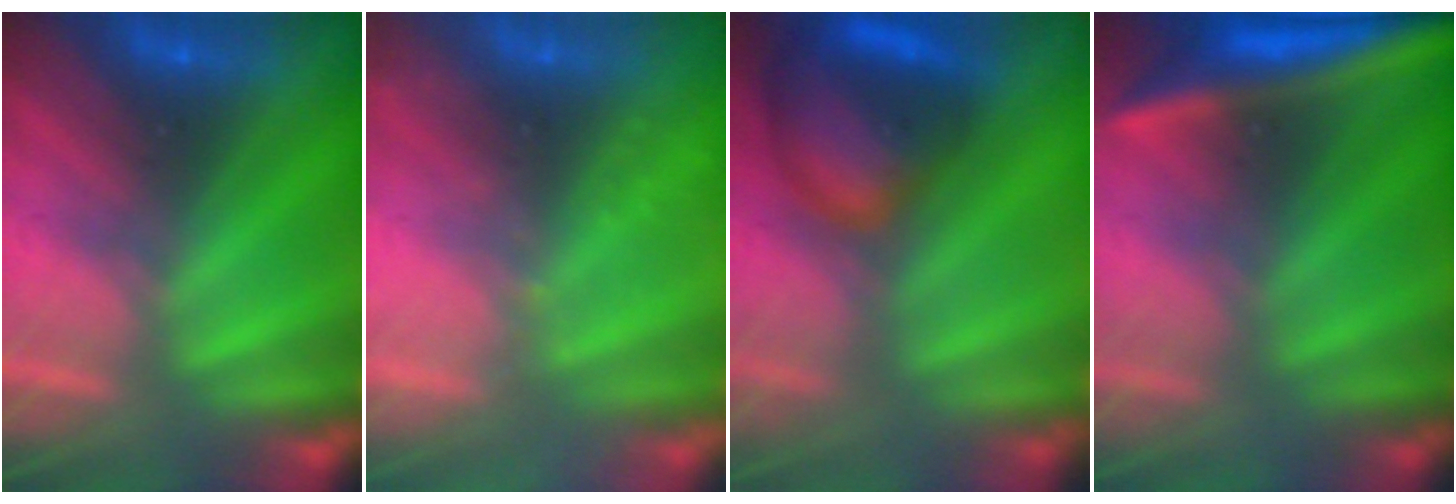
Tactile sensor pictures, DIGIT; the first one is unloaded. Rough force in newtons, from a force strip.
{"total": 2.3}
{"total": 7.5}
{"total": 5.8}